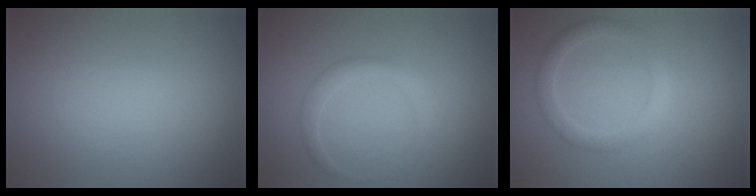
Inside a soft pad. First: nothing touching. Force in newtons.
{"total": 1.6, "press": 1.6, "slide": 0.1}
{"total": 2.2, "press": 2.1, "slide": 0.2}